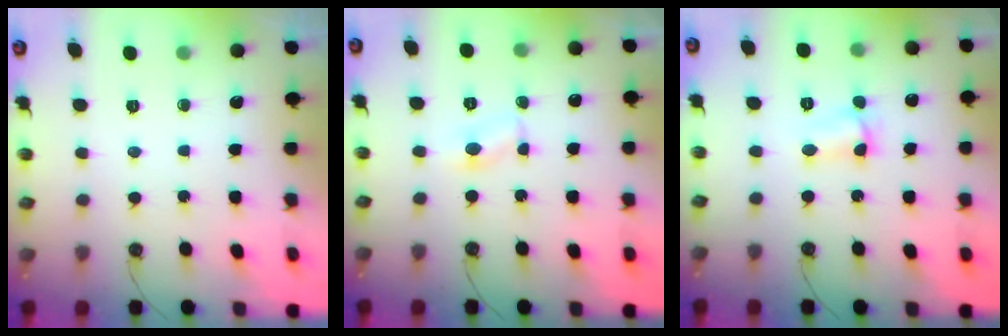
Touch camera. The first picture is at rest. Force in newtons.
{"total": 2.3, "press": 2.3, "slide": 0.2}
{"total": 3.3, "press": 2.7, "slide": 1.9}